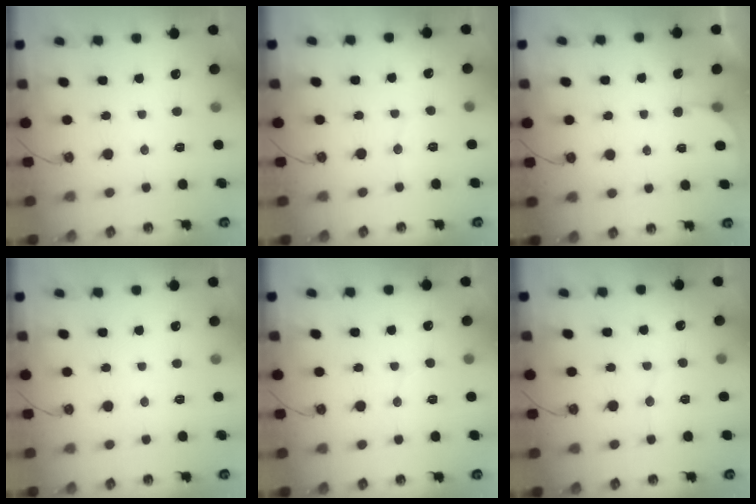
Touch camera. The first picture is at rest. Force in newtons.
{"total": 2.7, "press": 2.7, "slide": 0.3}
{"total": 2.9, "press": 2.9, "slide": 0.2}
{"total": 0.0}
{"total": 2.9, "press": 2.9, "slide": 0.3}
{"total": 5.5, "press": 5.4, "slide": 1.0}